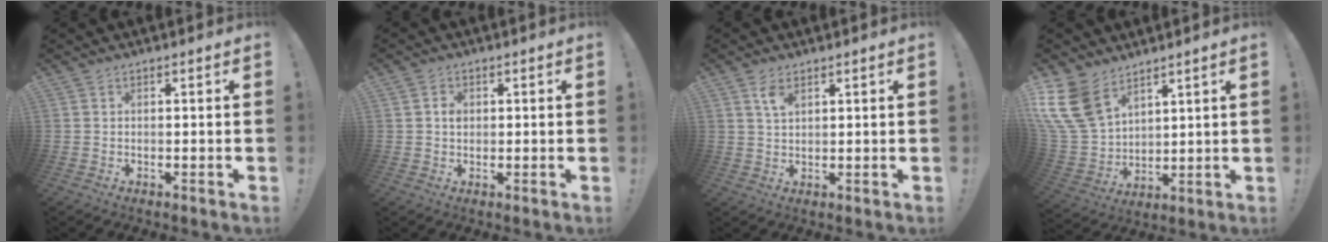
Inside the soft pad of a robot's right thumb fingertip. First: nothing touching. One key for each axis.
{"total": 2.6, "fx": 0.1, "fy": 2.2, "fz": 1.3, "tx": -0.011, "ty": 0.001, "tz": -0.001}
{"total": 4.0, "fx": 2.3, "fy": 1.9, "fz": 2.7, "tx": -0.036, "ty": -0.013, "tz": 0.038}
{"total": 16.2, "fx": 9.6, "fy": 9.8, "fz": 8.6, "tx": -0.188, "ty": -0.056, "tz": 0.187}